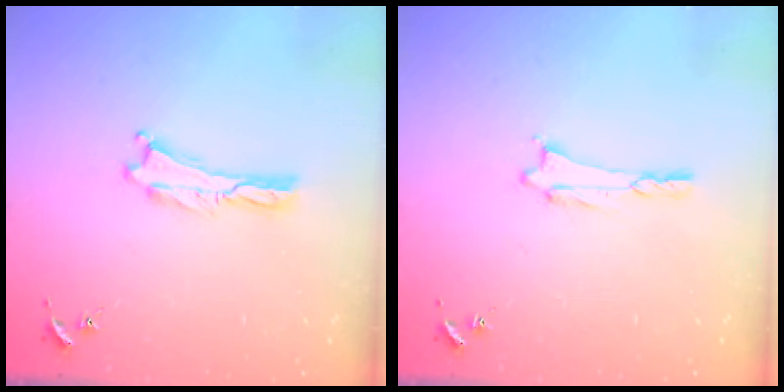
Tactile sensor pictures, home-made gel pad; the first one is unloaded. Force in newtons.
{"total": 0.8, "press": 0.8, "slide": 0.1}